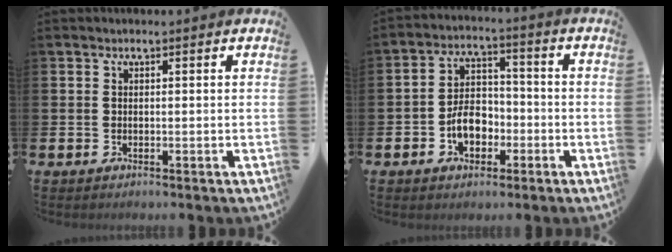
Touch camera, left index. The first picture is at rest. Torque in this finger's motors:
{"motor_torque": [1.15, 0.46, 0.71, 0.17]}